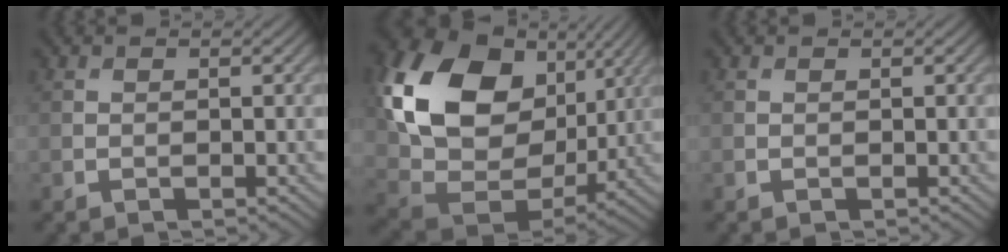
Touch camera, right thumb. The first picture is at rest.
{"total": 18.5, "force": [6.0, 13.2, 11.4], "torque": [-0.263, 0.011, 0.124]}
{"total": 0.0}